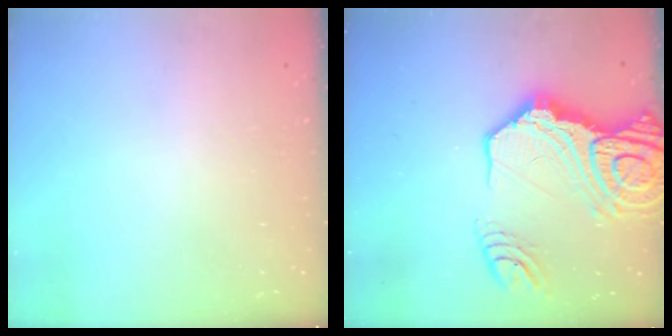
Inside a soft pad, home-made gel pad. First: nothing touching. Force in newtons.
{"total": 25.6, "press": 25.4, "slide": 3.6}